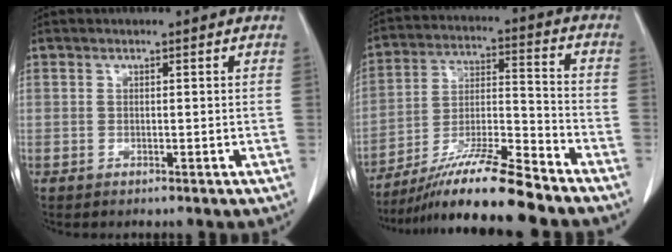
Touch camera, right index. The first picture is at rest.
{"total": 14.4, "force": [-11.8, 0.0, 8.3], "torque": [-0.147, -0.006, -0.208]}